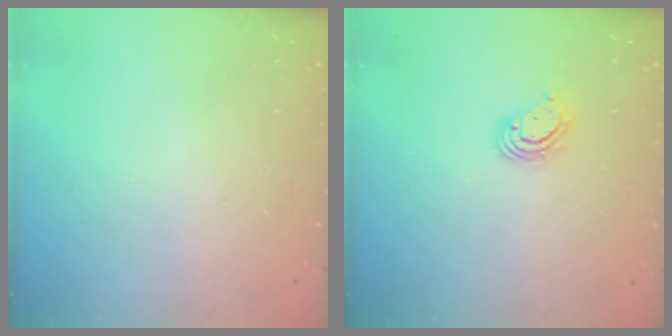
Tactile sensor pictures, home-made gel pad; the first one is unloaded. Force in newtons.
{"total": 4.1, "press": 4.1, "slide": 0.4}